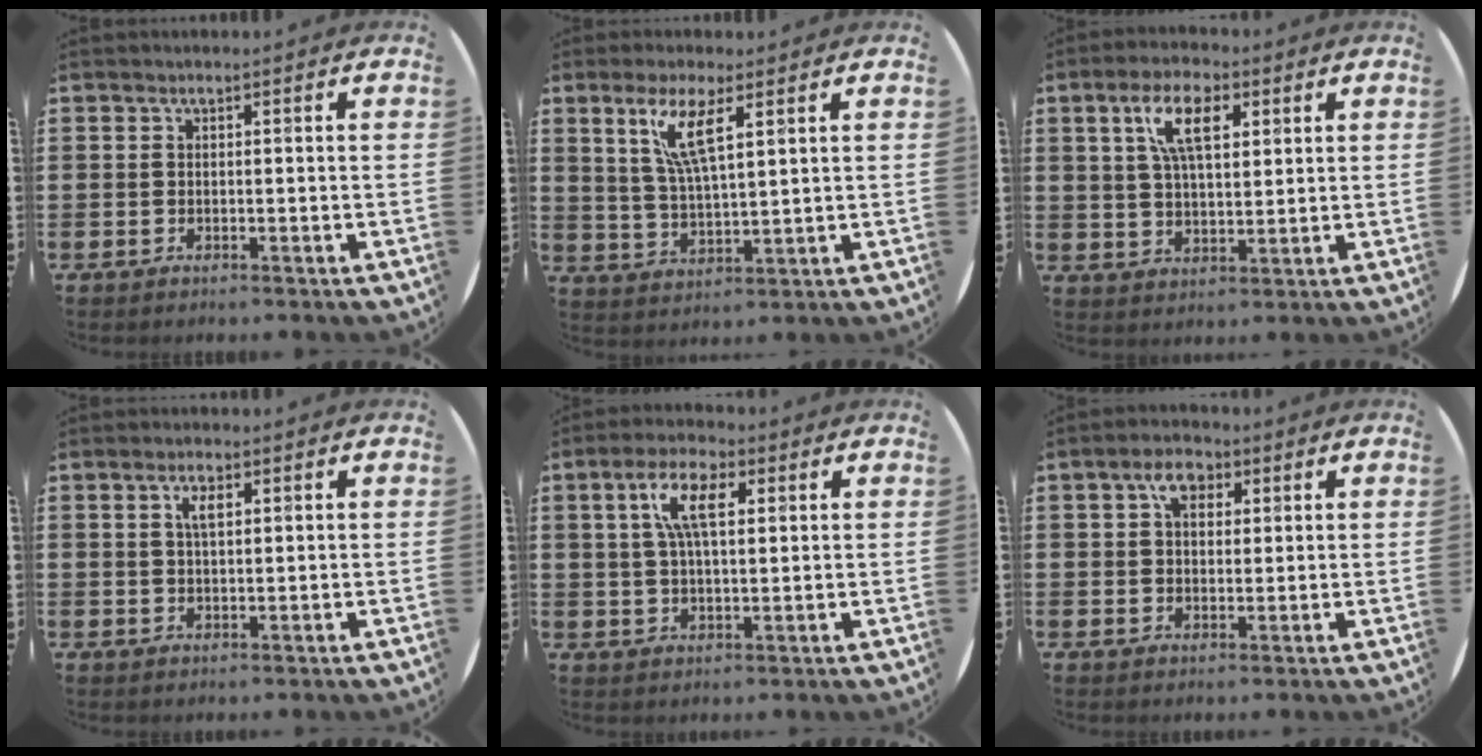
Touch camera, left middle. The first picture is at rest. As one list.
[{"total": 6.7, "force": [4.0, 1.4, 5.3], "torque": [-0.108, -0.002, 0.066]}, {"total": 8.3, "force": [3.9, 3.5, 6.4], "torque": [-0.121, 0.008, 0.065]}, {"total": 2.5, "force": [1.1, 1.0, 2.0], "torque": [-0.036, 0.003, 0.015]}, {"total": 7.5, "force": [3.1, 3.0, 6.1], "torque": [-0.122, 0.010, 0.051]}, {"total": 4.3, "force": [2.2, 2.7, 2.5], "torque": [-0.033, 0.004, 0.033]}]